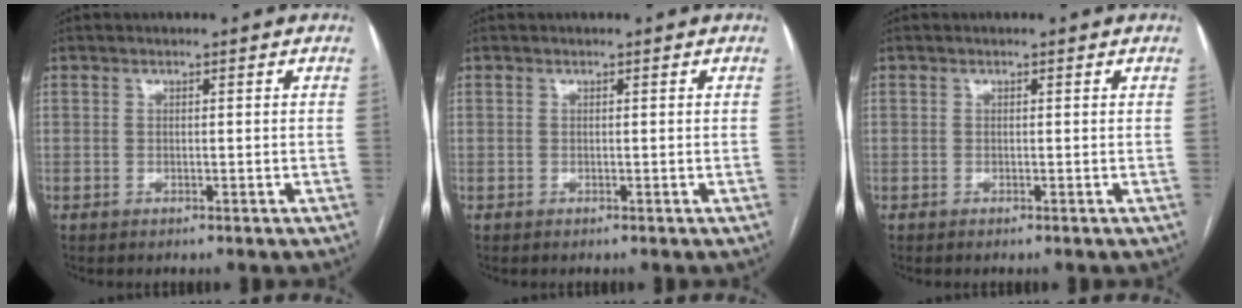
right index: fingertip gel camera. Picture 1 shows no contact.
{"total": 0.0}
{"total": 0.0}